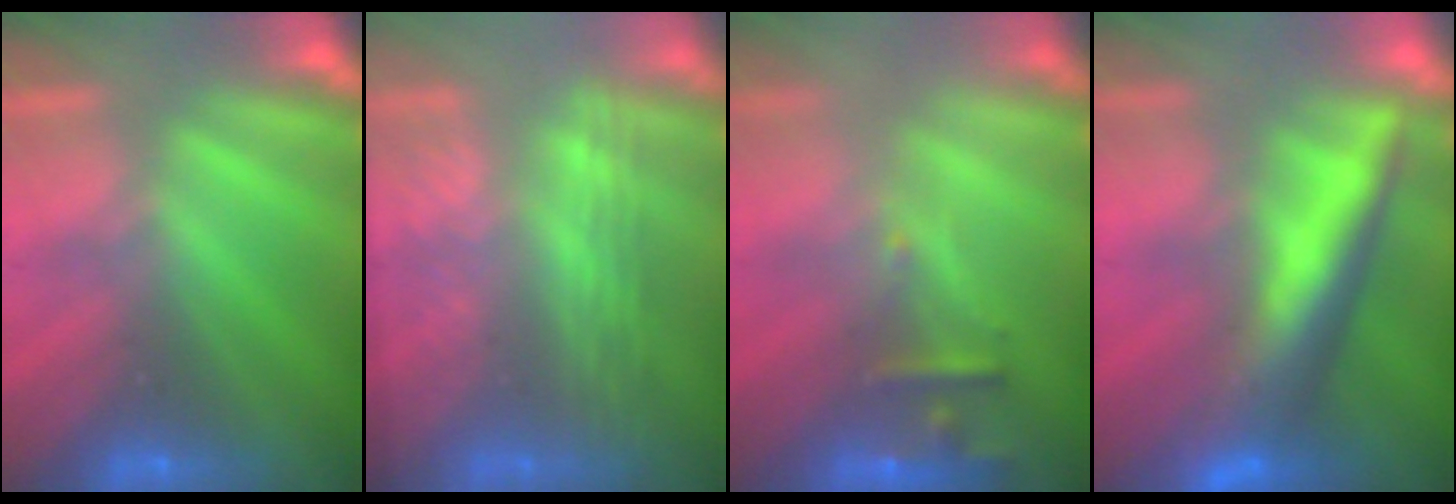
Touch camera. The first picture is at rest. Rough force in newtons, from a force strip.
{"total": 2.7}
{"total": 2.4}
{"total": 6.1}